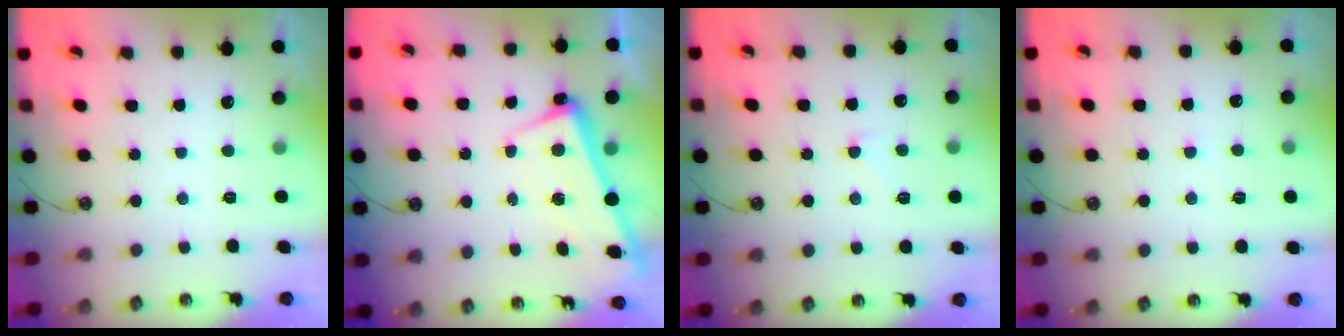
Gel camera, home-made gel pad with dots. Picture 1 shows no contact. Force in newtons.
{"total": 2.2, "press": 2.1, "slide": 0.8}
{"total": 4.3, "press": 4.2, "slide": 0.6}
{"total": 6.4, "press": 6.4, "slide": 0.2}